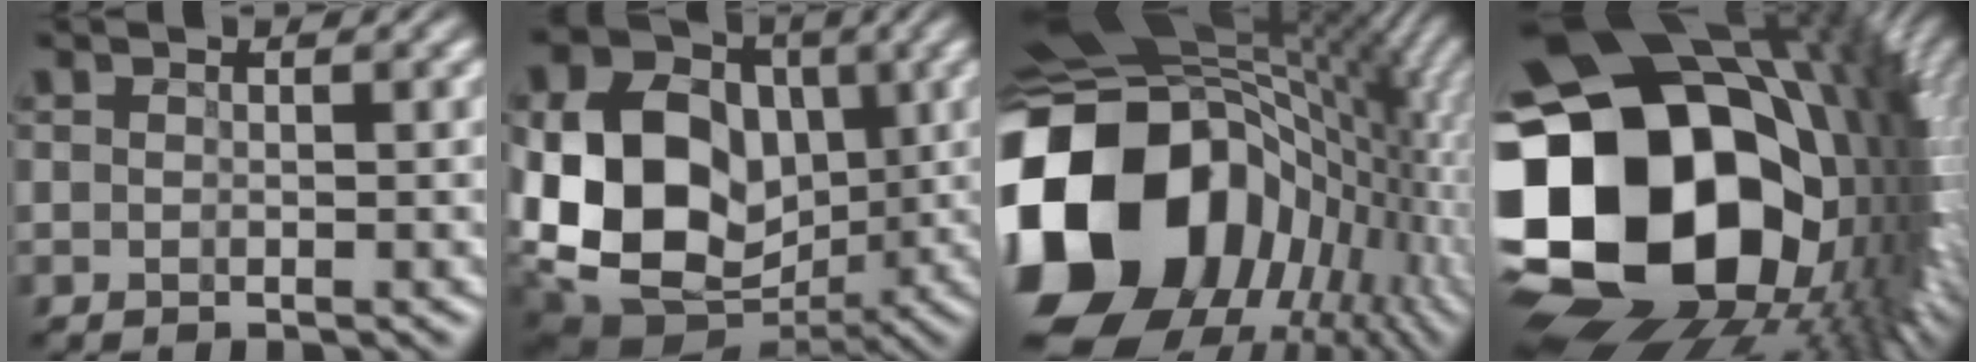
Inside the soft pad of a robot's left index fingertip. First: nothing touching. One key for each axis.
{"total": 15.1, "fx": -0.7, "fy": 11.6, "fz": 9.6, "tx": -0.195, "ty": -0.009, "tz": -0.001}
{"total": 19.7, "fx": -2.2, "fy": 14.9, "fz": 12.7, "tx": -0.307, "ty": -0.021, "tz": -0.009}
{"total": 22.0, "fx": -0.4, "fy": 15.9, "fz": 15.2, "tx": -0.333, "ty": -0.033, "tz": 0.022}